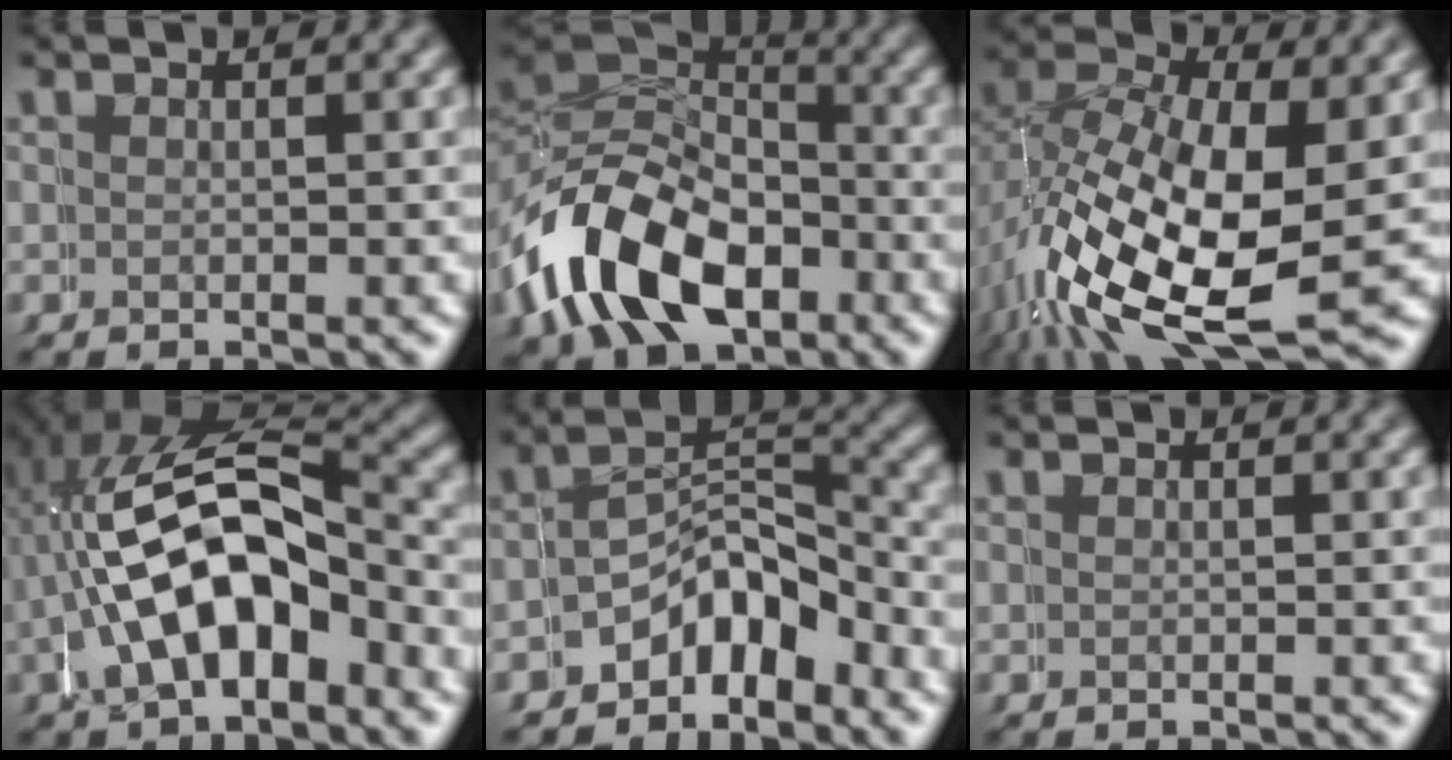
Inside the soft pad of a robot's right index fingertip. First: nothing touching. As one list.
[{"total": 11.3, "force": [-3.1, 9.0, 6.1], "torque": [-0.147, -0.043, -0.040]}, {"total": 12.5, "force": [-2.1, 8.7, 8.7], "torque": [-0.195, -0.060, -0.007]}, {"total": 10.6, "force": [-0.3, 7.3, 7.7], "torque": [-0.149, -0.008, -0.002]}, {"total": 4.7, "force": [-3.6, 3.0, 0.6], "torque": [0.005, -0.015, -0.059]}, {"total": 0.0}]